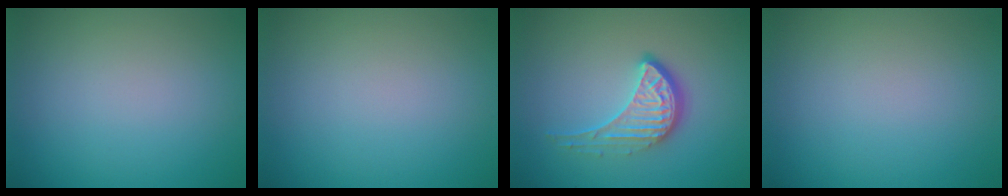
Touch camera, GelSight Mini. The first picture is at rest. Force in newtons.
{"total": 0.0}
{"total": 4.1, "press": 3.0, "slide": 2.8}
{"total": 0.0}